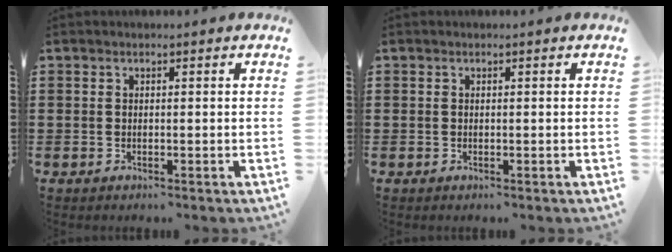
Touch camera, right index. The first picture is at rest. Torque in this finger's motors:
{"motor_torque": [0.00, 0.00, 0.00, 0.00]}